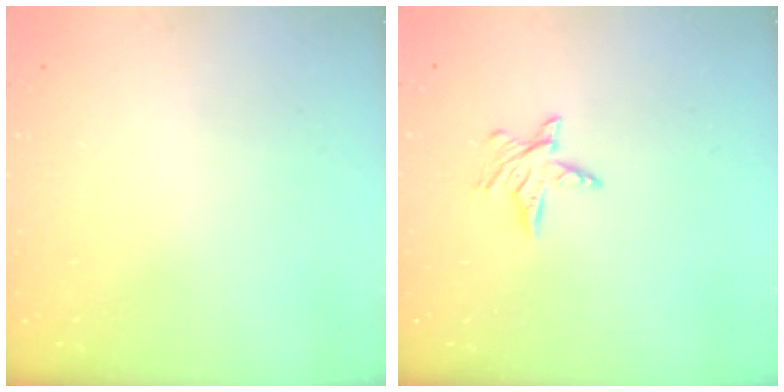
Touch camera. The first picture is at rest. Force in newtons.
{"total": 5.8, "press": 5.8, "slide": 0.5}